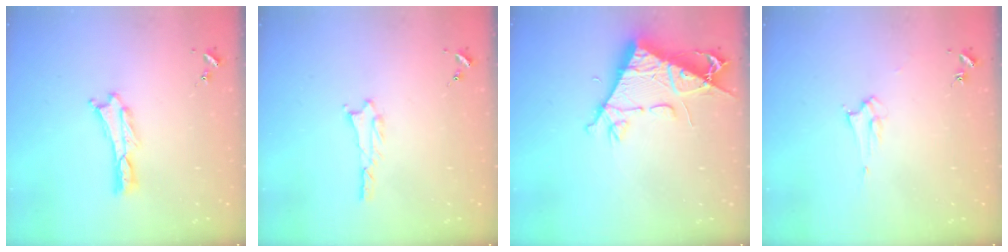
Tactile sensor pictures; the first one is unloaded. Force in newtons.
{"total": 1.0, "press": 1.0, "slide": 0.1}
{"total": 9.2, "press": 9.1, "slide": 1.4}
{"total": 2.1, "press": 2.1, "slide": 0.2}